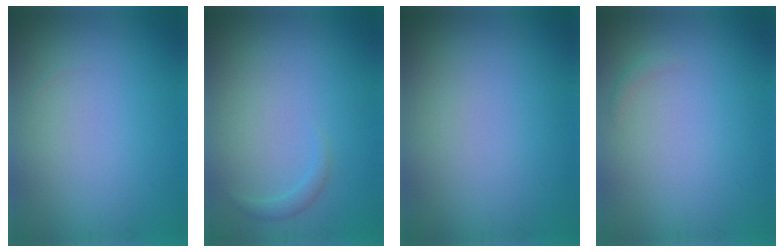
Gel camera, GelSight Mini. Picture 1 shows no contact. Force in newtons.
{"total": 1.0, "press": 1.0, "slide": 0.1}
{"total": 0.0}
{"total": 0.6, "press": 0.6, "slide": 0.1}